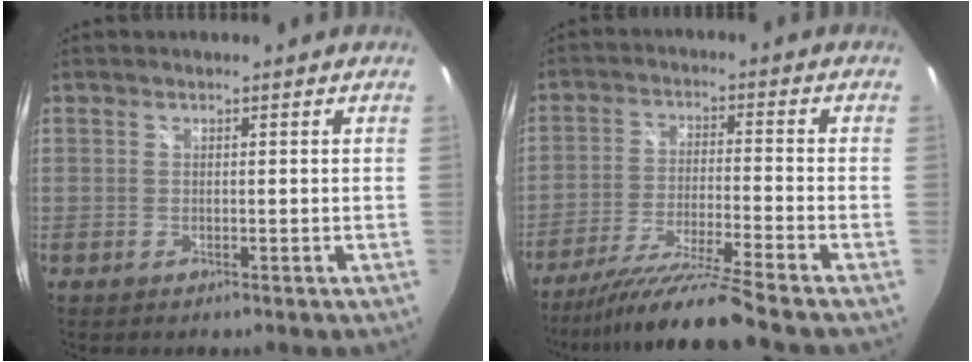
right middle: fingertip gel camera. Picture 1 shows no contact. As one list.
[{"total": 12.6, "force": [-10.9, -2.8, 5.7], "torque": [-0.122, -0.018, -0.193]}]